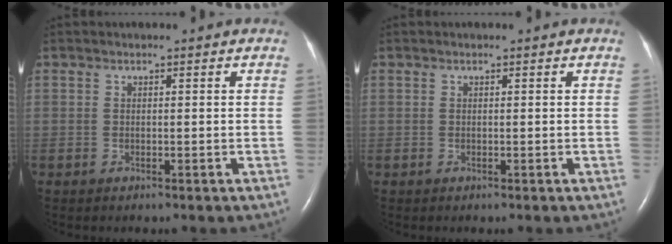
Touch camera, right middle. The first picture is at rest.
{"total": 0.0}